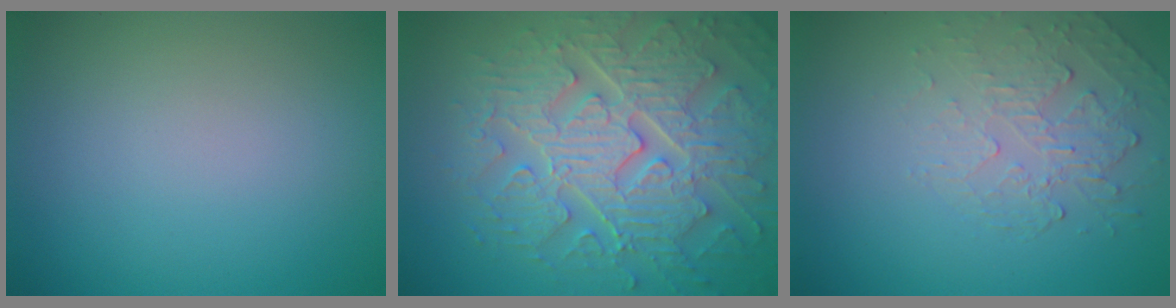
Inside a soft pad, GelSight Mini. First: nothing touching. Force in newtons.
{"total": 8.8, "press": 6.5, "slide": 6.0}
{"total": 2.2, "press": 1.1, "slide": 1.9}